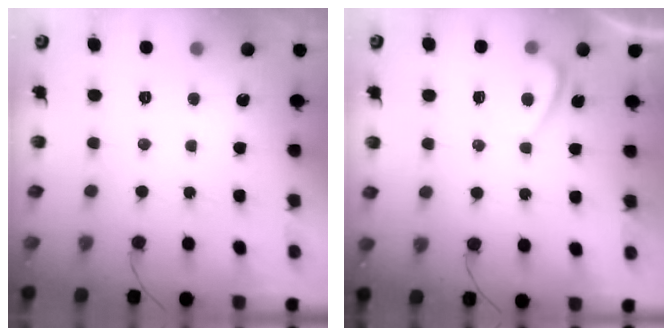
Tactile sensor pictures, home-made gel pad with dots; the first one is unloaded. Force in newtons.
{"total": 2.1, "press": 2.0, "slide": 0.7}